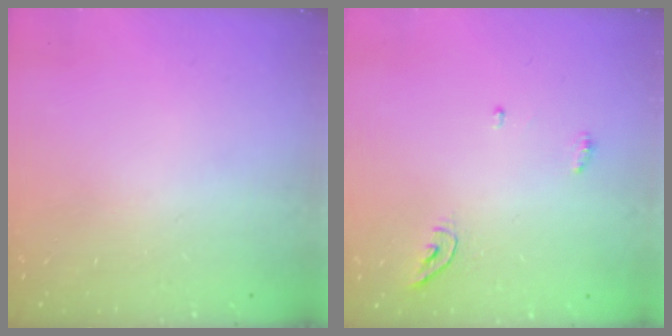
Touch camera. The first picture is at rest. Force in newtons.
{"total": 4.5, "press": 4.5, "slide": 0.2}